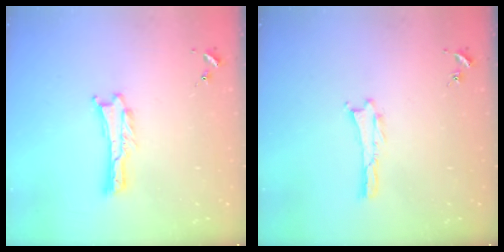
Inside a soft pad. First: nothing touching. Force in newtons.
{"total": 0.0}